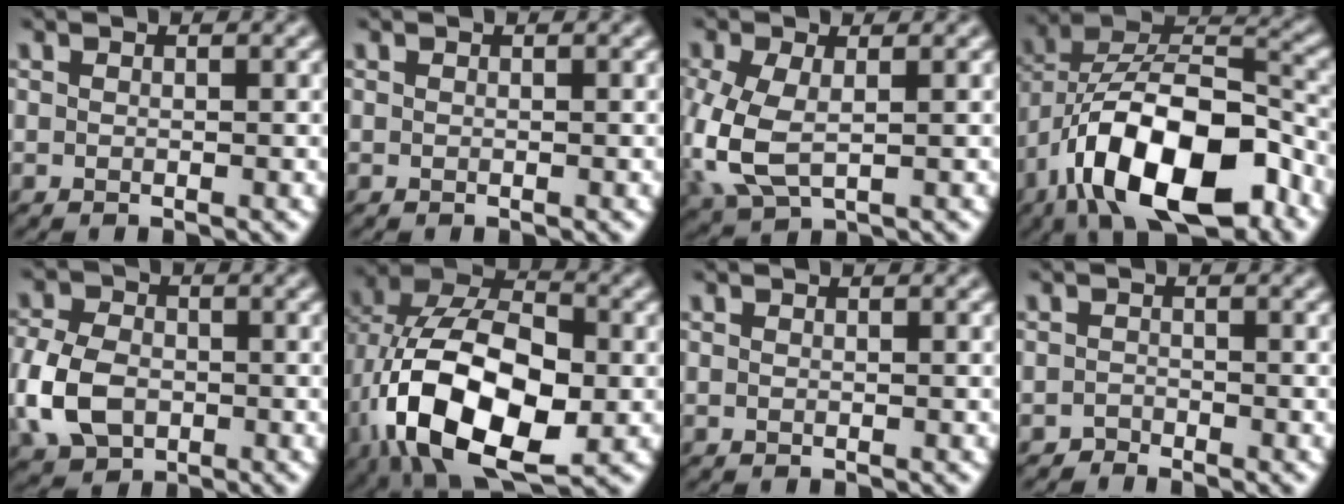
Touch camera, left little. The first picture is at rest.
{"total": 0.0}
{"total": 5.9, "force": [-0.7, 3.4, 4.8], "torque": [-0.141, -0.010, -0.008]}
{"total": 14.7, "force": [-8.0, 6.3, 10.6], "torque": [-0.173, 0.013, -0.149]}
{"total": 6.7, "force": [-1.7, 4.8, 4.4], "torque": [-0.115, -0.004, -0.042]}
{"total": 14.9, "force": [-4.3, 8.1, 11.8], "torque": [-0.218, 0.001, -0.086]}
{"total": 0.0}
{"total": 0.9, "force": [-0.9, 0.1, -0.2], "torque": [0.003, 0.006, -0.017]}